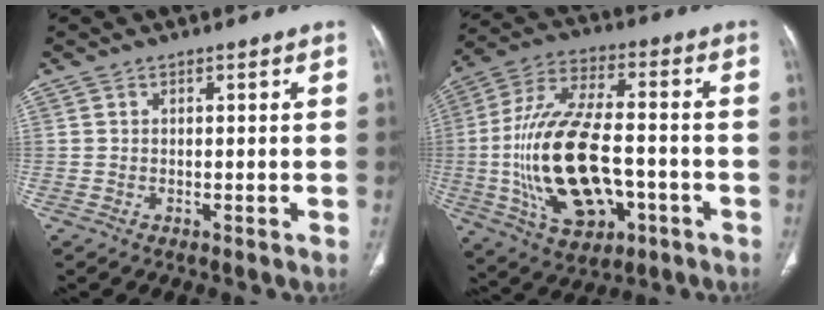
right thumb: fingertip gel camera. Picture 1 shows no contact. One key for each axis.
{"total": 22.1, "fx": -4.1, "fy": 11.4, "fz": 18.5, "tx": -0.357, "ty": 0.021, "tz": -0.058}